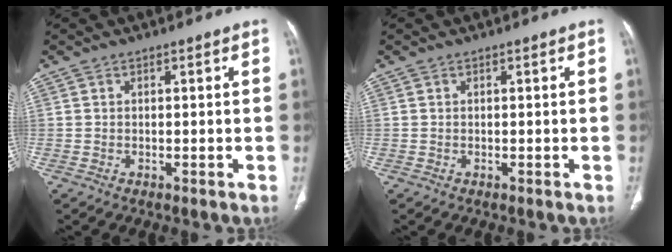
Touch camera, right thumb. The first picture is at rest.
{"total": 0.0}